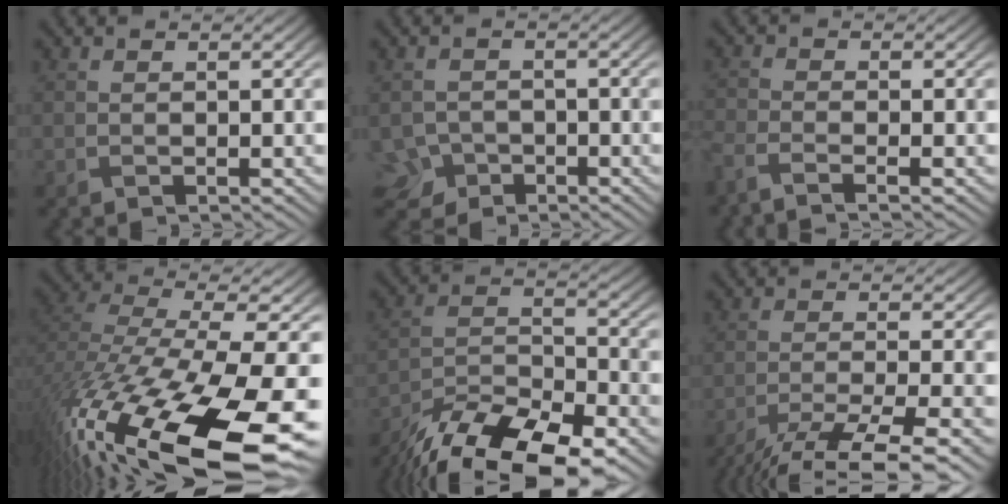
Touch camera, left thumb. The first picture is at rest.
{"total": 4.3, "force": [-2.6, 3.1, 1.4], "torque": [-0.033, -0.010, -0.053]}
{"total": 3.5, "force": [-2.8, 0.6, 2.1], "torque": [-0.047, -0.010, -0.065]}
{"total": 19.8, "force": [-10.0, 7.8, 15.2], "torque": [-0.340, -0.083, -0.125]}
{"total": 15.6, "force": [-12.2, 4.9, 8.4], "torque": [-0.167, -0.026, -0.209]}
{"total": 10.6, "force": [-8.1, 1.7, 6.7], "torque": [-0.116, -0.014, -0.126]}